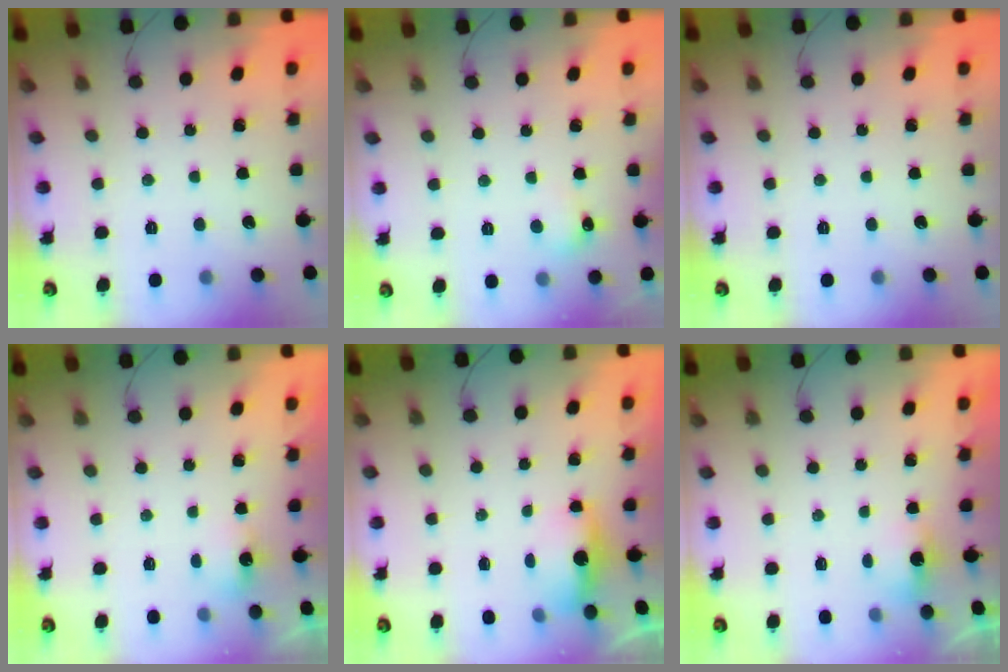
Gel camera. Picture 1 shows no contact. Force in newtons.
{"total": 4.9, "press": 4.7, "slide": 1.4}
{"total": 0.0}
{"total": 2.7, "press": 2.6, "slide": 0.6}
{"total": 6.2, "press": 4.3, "slide": 4.6}
{"total": 2.9, "press": 2.8, "slide": 0.8}